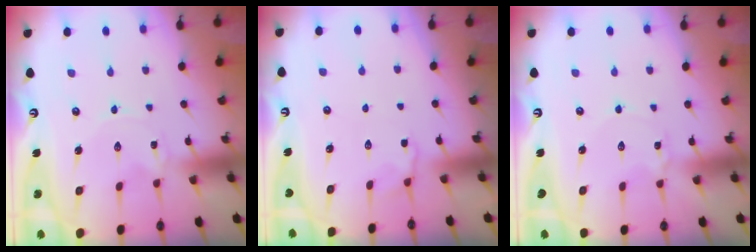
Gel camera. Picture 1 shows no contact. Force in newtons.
{"total": 3.5, "press": 2.9, "slide": 2.0}
{"total": 2.9, "press": 2.9, "slide": 0.4}